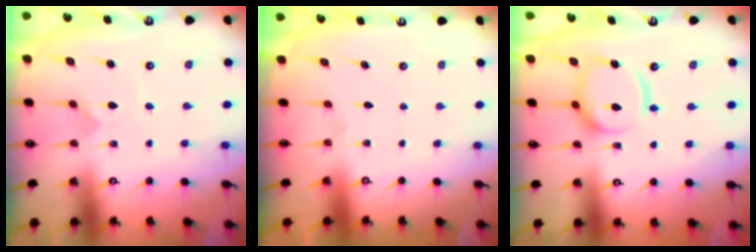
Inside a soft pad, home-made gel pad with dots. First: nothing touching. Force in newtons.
{"total": 0.0}
{"total": 15.0, "press": 14.9, "slide": 1.8}